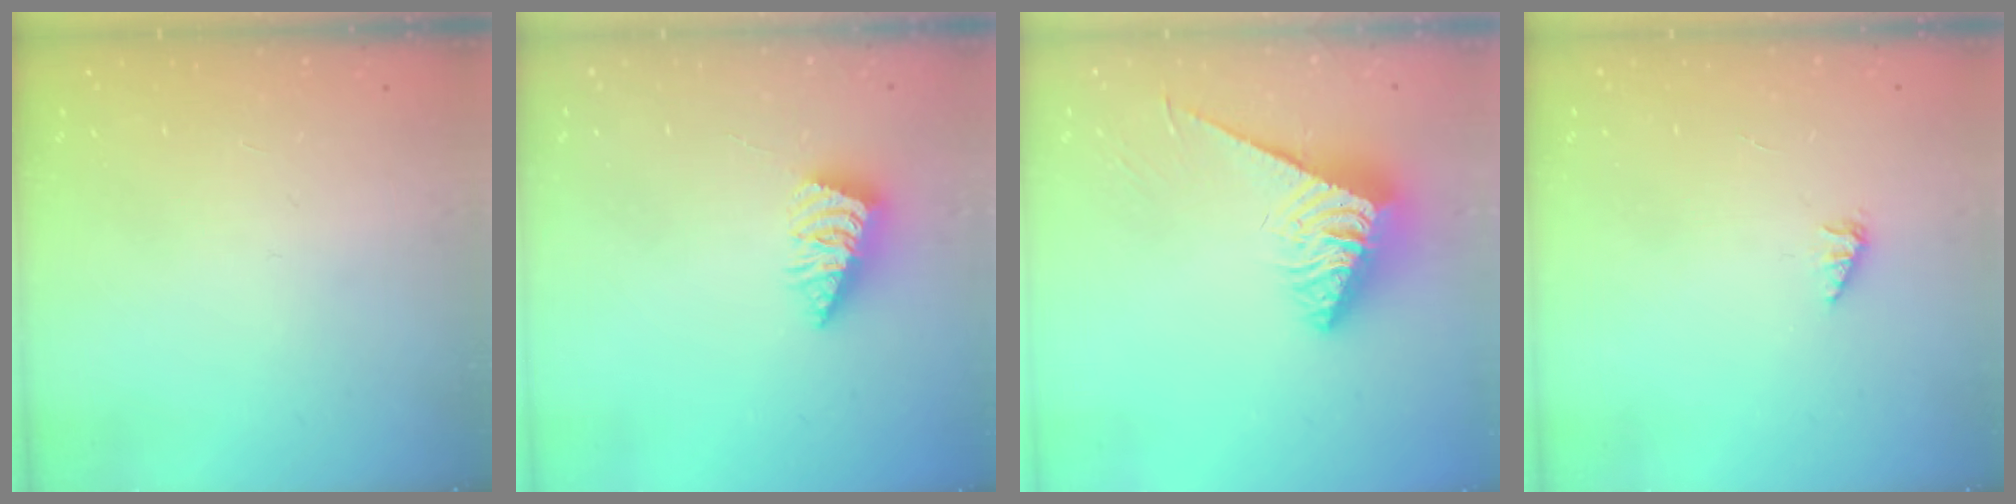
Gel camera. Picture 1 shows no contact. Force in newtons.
{"total": 3.9, "press": 3.9, "slide": 0.2}
{"total": 7.0, "press": 7.0, "slide": 0.3}
{"total": 1.4, "press": 1.4, "slide": 0.3}